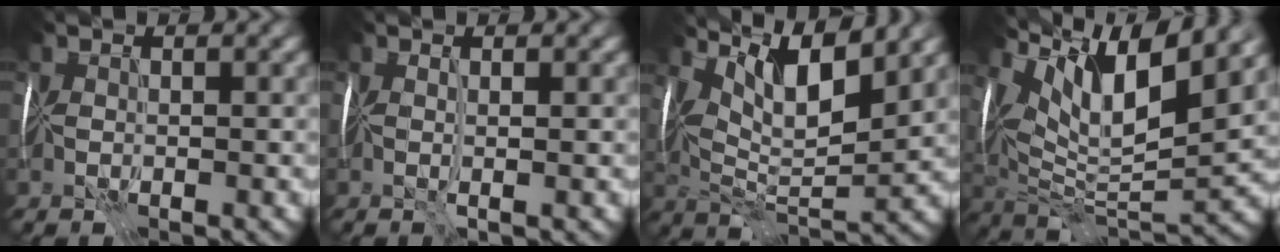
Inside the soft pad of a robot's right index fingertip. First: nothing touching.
{"total": 1.2, "force": [0.1, -0.2, 1.1], "torque": [-0.019, -0.004, -0.001]}
{"total": 9.0, "force": [4.9, 2.8, 7.0], "torque": [-0.123, 0.000, 0.087]}
{"total": 12.7, "force": [7.3, 3.8, 9.6], "torque": [-0.175, 0.014, 0.137]}